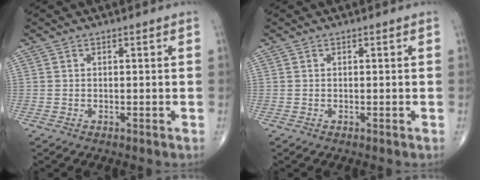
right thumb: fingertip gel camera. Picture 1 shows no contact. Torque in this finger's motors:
{"motor_torque": [0.02, -0.01, -0.01, 0.00, 0.01]}